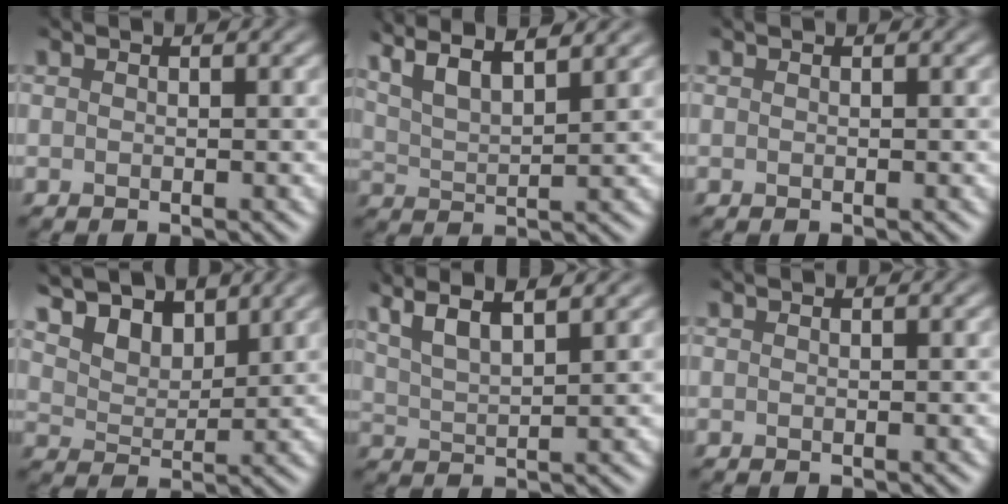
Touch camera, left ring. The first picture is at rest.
{"total": 8.1, "force": [5.8, 2.4, 5.1], "torque": [-0.092, 0.033, 0.072]}
{"total": 0.0}
{"total": 7.2, "force": [5.2, 3.6, 3.4], "torque": [-0.097, 0.012, 0.087]}
{"total": 5.7, "force": [3.8, 1.5, 4.0], "torque": [-0.073, 0.031, 0.049]}
{"total": 0.0}